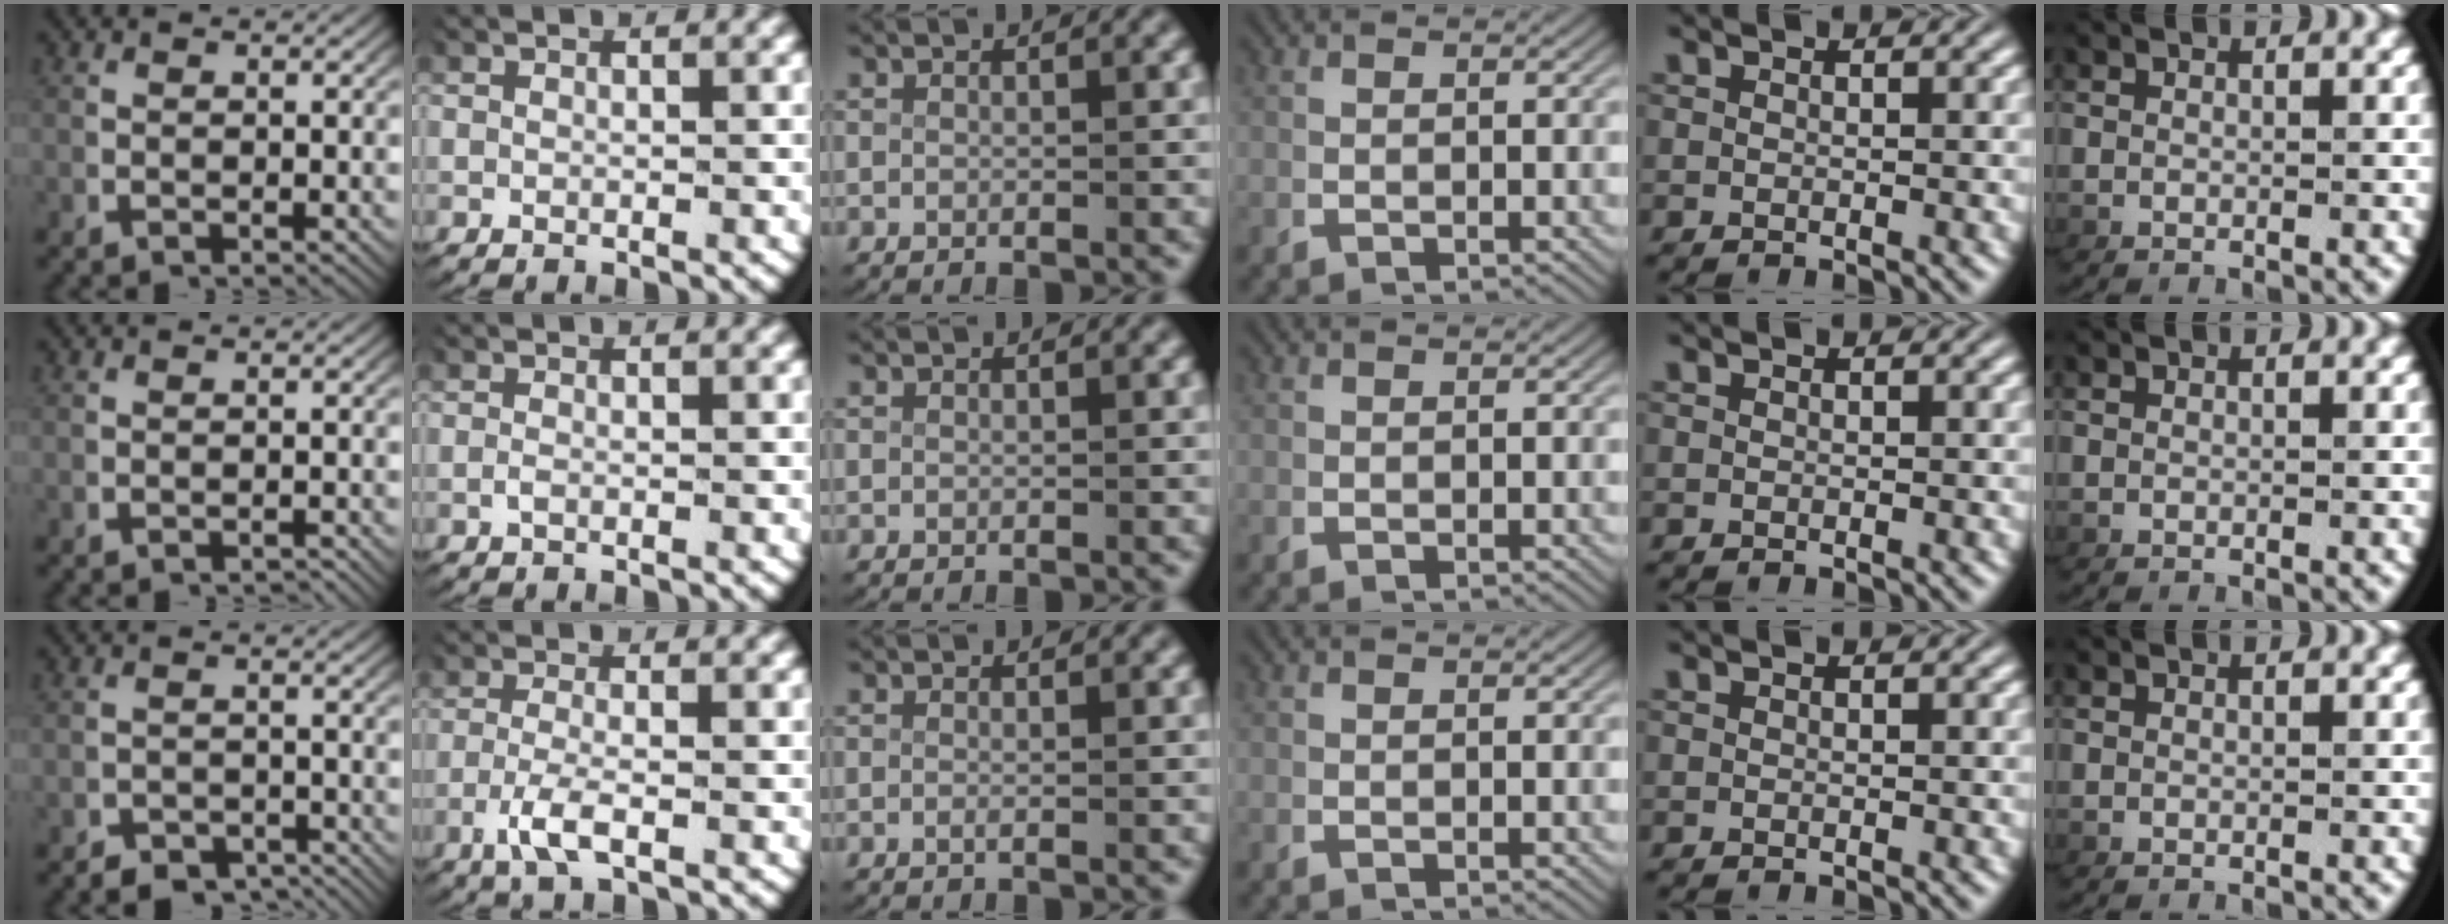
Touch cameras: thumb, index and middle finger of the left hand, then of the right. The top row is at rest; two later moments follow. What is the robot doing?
{"motion": "grasp_and_lifting", "object": "card"}